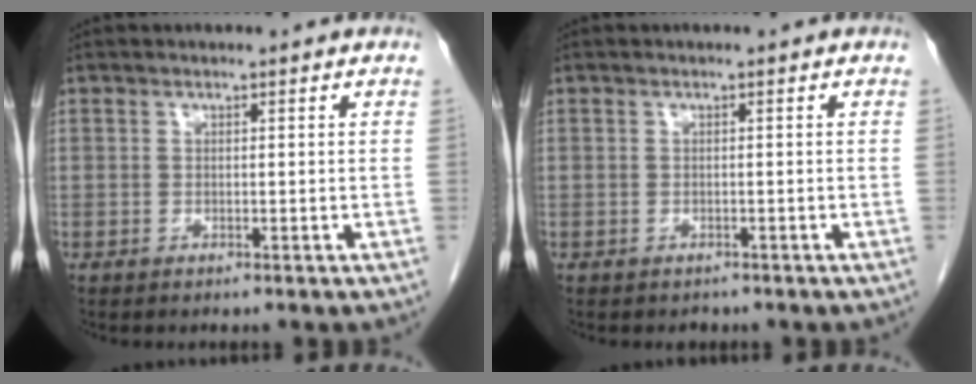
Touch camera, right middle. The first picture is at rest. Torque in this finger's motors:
{"motor_torque": [0.10, -0.10, -0.01, 0.00]}